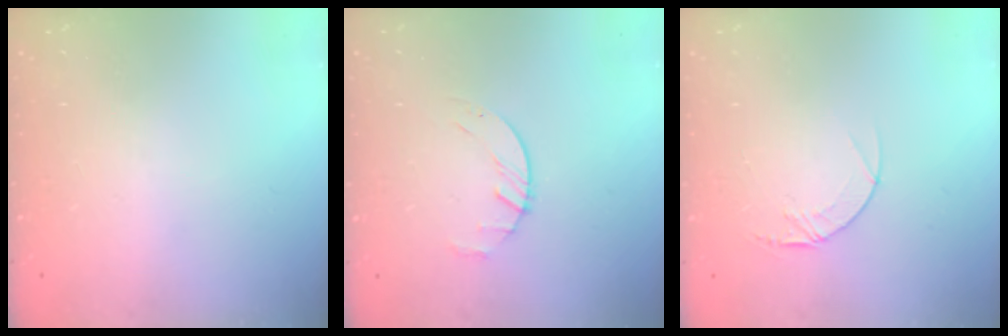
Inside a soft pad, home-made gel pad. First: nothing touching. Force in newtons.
{"total": 2.2, "press": 2.2, "slide": 0.4}
{"total": 4.6, "press": 4.6, "slide": 0.4}